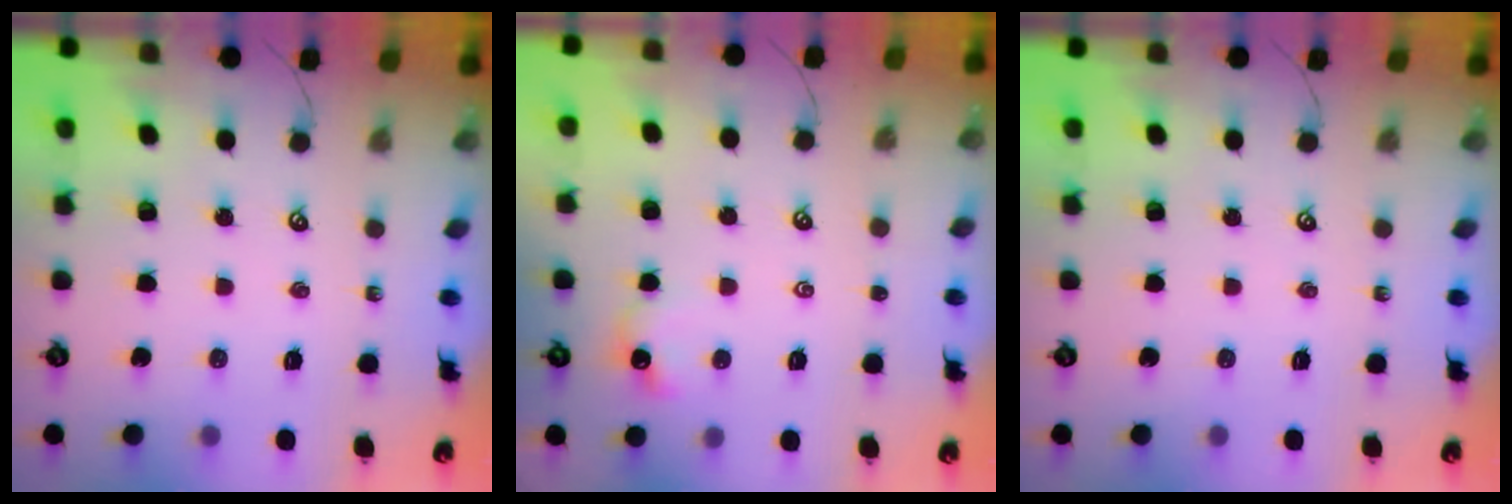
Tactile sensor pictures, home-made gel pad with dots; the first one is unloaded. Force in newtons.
{"total": 1.7, "press": 1.7, "slide": 0.3}
{"total": 0.0}